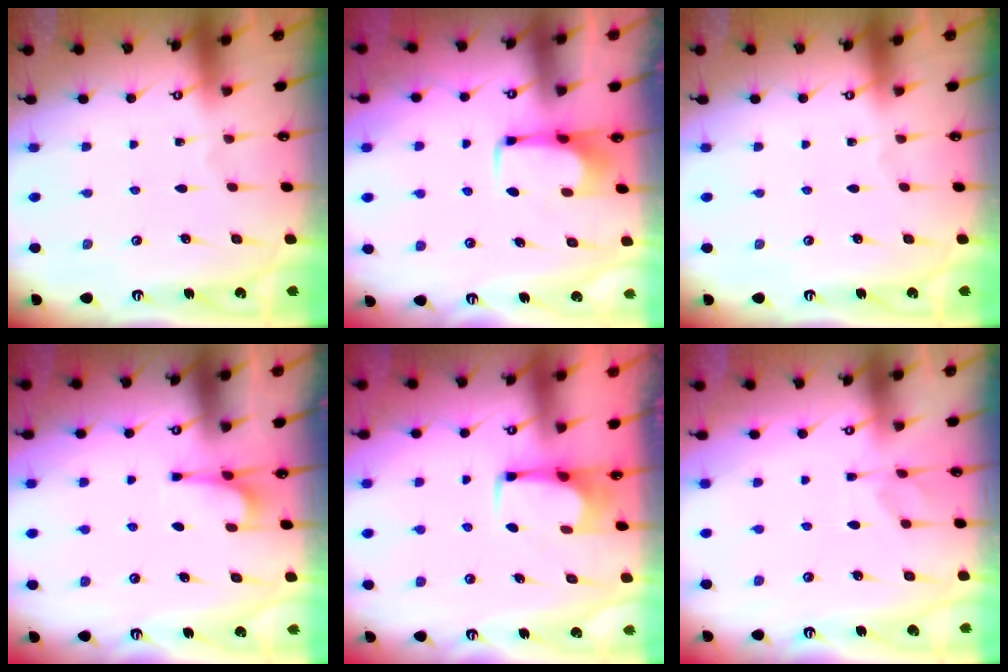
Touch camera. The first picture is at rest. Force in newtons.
{"total": 1.6, "press": 1.5, "slide": 0.4}
{"total": 0.0}
{"total": 1.2, "press": 1.2, "slide": 0.5}
{"total": 2.7, "press": 2.7, "slide": 0.4}
{"total": 2.0, "press": 1.6, "slide": 1.2}